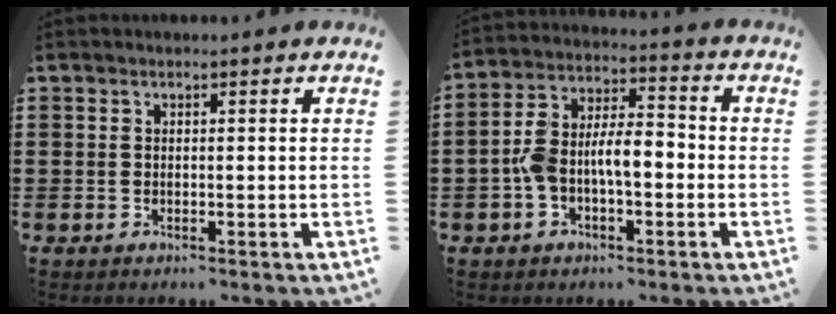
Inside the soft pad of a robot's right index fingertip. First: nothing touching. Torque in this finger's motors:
{"motor_torque": [1.11, -1.02, 0.67, 0.21]}